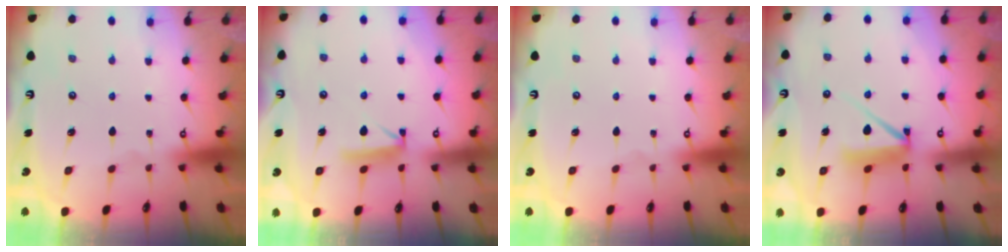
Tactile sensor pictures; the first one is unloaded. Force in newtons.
{"total": 7.9, "press": 7.8, "slide": 0.9}
{"total": 0.0}
{"total": 7.0, "press": 7.0, "slide": 0.7}